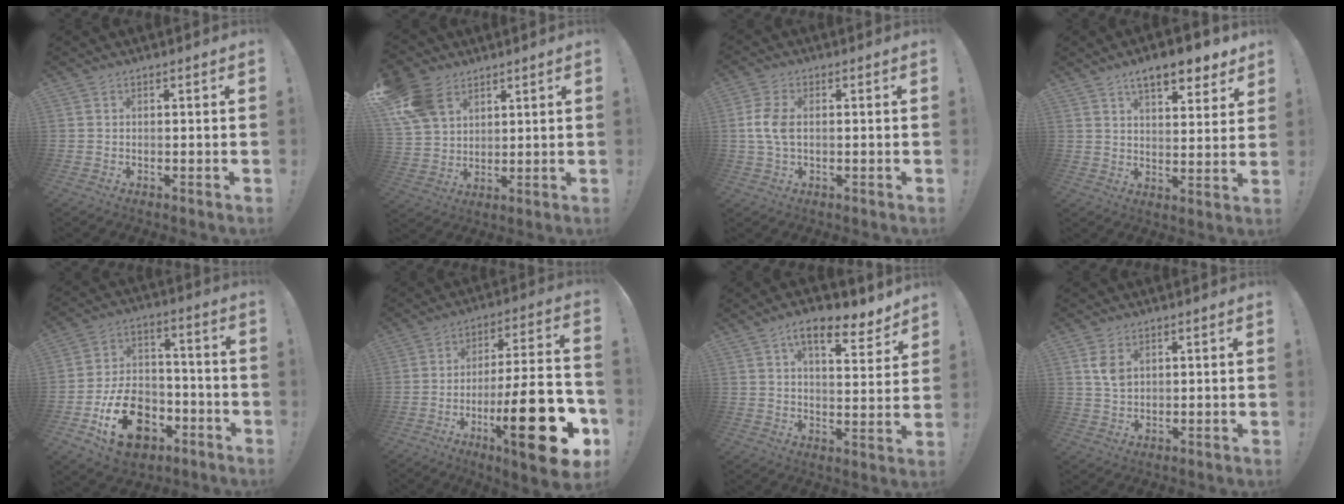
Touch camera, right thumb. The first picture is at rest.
{"total": 12.7, "force": [7.0, 9.0, 5.7], "torque": [-0.112, -0.028, 0.142]}
{"total": 6.5, "force": [0.2, 3.9, 5.2], "torque": [-0.114, 0.002, -0.001]}
{"total": 9.9, "force": [7.1, 3.3, 6.1], "torque": [-0.084, -0.043, 0.121]}
{"total": 18.6, "force": [-8.7, 12.4, 10.7], "torque": [-0.157, 0.065, -0.136]}
{"total": 24.6, "force": [-9.4, 6.1, 21.9], "torque": [-0.338, 0.046, -0.143]}
{"total": 11.4, "force": [7.6, 3.7, 7.6], "torque": [-0.114, -0.047, 0.129]}
{"total": 5.0, "force": [2.0, 3.0, 3.5], "torque": [-0.050, -0.006, 0.035]}